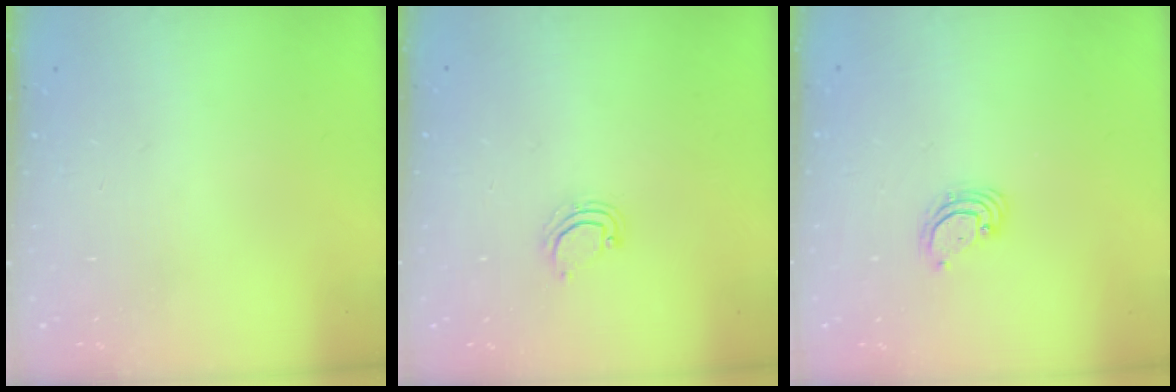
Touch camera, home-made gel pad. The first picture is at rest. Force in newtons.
{"total": 2.2, "press": 2.2, "slide": 0.1}
{"total": 3.4, "press": 3.4, "slide": 0.2}